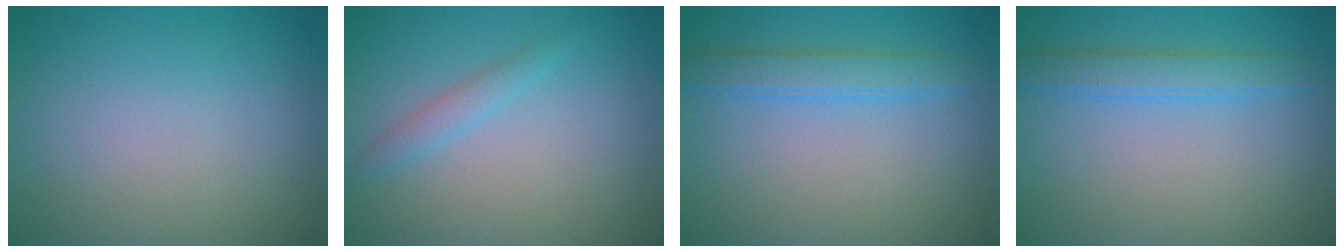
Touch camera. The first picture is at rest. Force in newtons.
{"total": 1.5, "press": 1.5, "slide": 0.1}
{"total": 2.0, "press": 2.0, "slide": 0.1}
{"total": 2.7, "press": 2.7, "slide": 0.1}